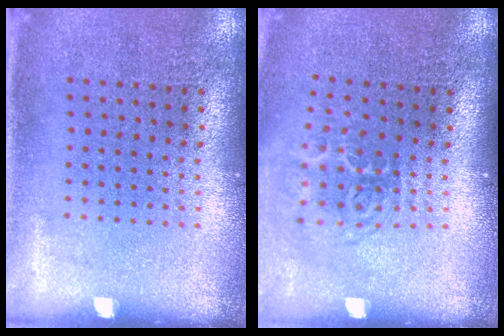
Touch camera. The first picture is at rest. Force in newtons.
{"total": 1.7, "press": 1.1, "slide": 1.2}